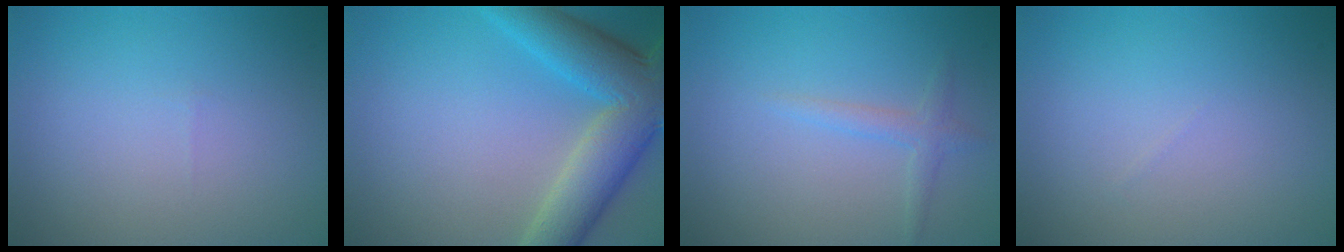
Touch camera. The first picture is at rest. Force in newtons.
{"total": 8.6, "press": 8.6, "slide": 0.4}
{"total": 1.5, "press": 1.5, "slide": 0.1}
{"total": 0.0}